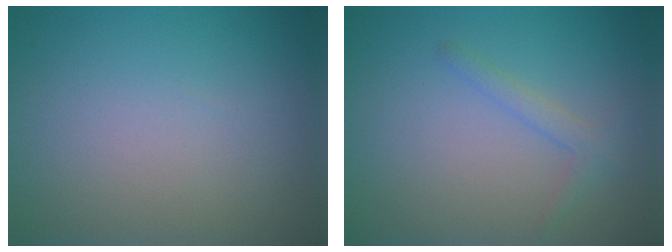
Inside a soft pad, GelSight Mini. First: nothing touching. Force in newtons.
{"total": 1.5, "press": 1.5, "slide": 0.1}